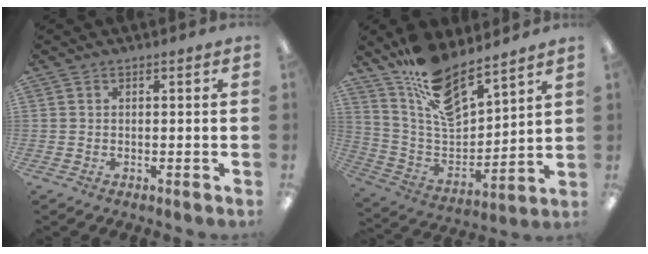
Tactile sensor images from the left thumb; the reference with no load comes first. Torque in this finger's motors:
{"motor_torque": [0.91, 0.32, 1.36, -1.41, 0.14]}